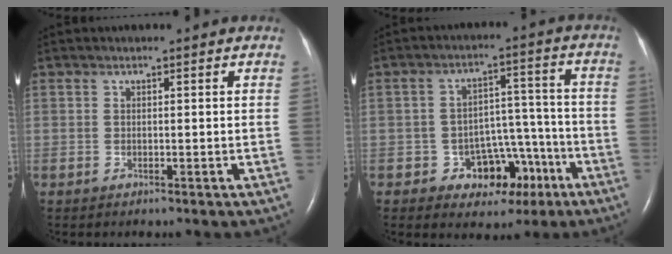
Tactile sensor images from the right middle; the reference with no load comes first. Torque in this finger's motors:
{"motor_torque": [0.15, -0.19, 0.23, 0.04]}